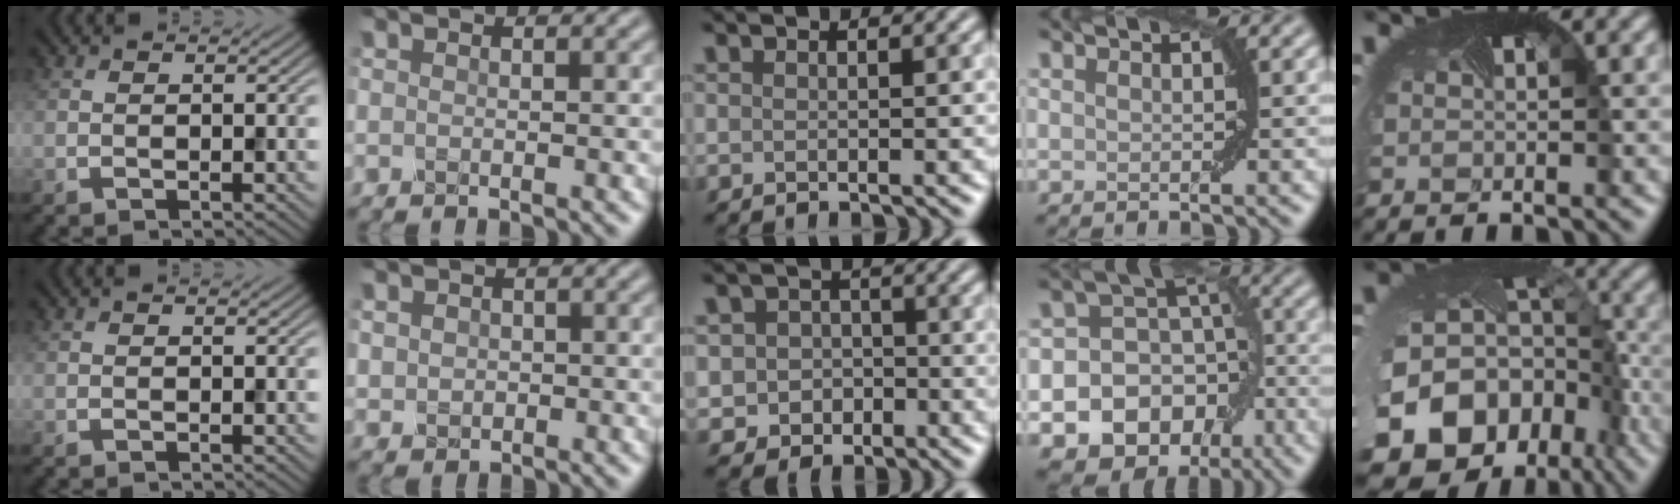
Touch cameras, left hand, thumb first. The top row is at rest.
{"index": {"total": 1.6, "force": [0.2, 1.4, 0.6], "torque": [-0.010, -0.004, 0.004]}, "middle": {"total": 3.4, "force": [-0.7, 3.2, 1.0], "torque": [0.002, -0.003, -0.023]}, "ring": {"total": 15.1, "force": [-6.9, 12.6, 4.5], "torque": [-0.058, -0.030, -0.118]}, "little": {"total": 20.0, "force": [-9.9, 14.8, 9.1], "torque": [-0.200, -0.065, -0.123]}}